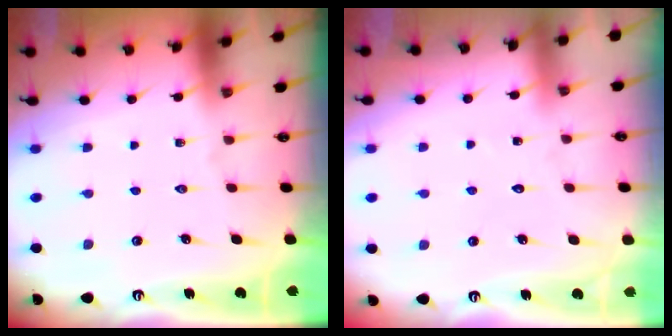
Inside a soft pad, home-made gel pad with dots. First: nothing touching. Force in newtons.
{"total": 4.2, "press": 4.2, "slide": 0.5}